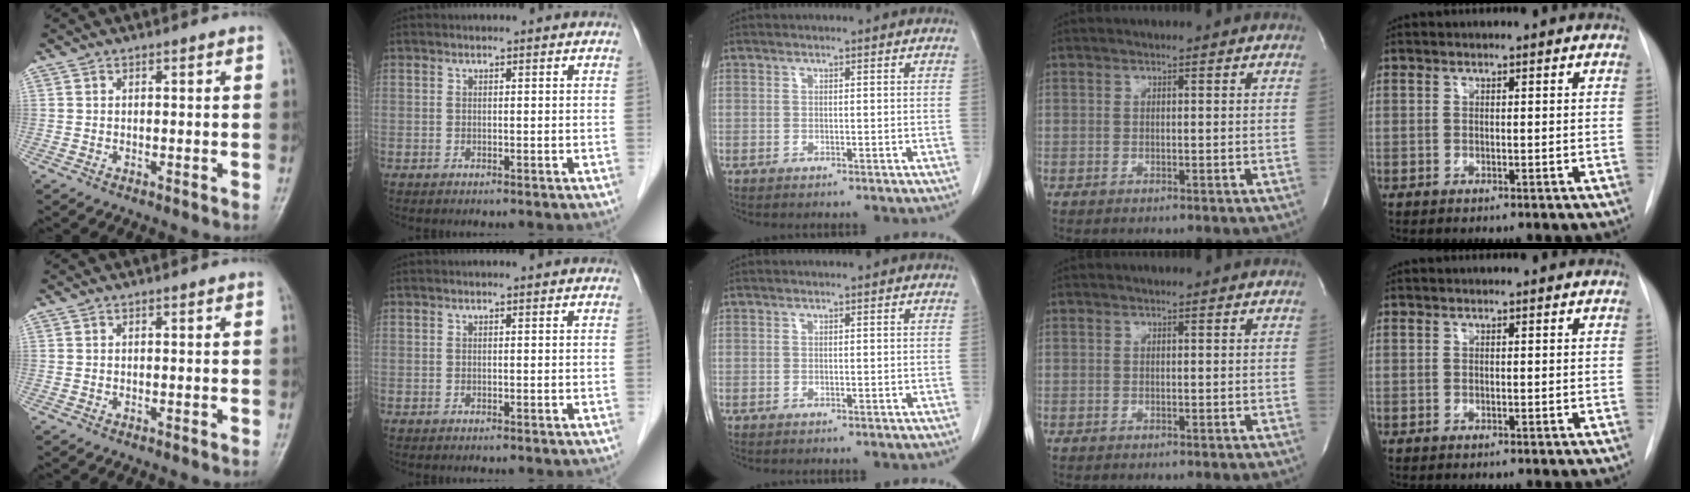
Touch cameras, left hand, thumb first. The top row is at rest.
{}